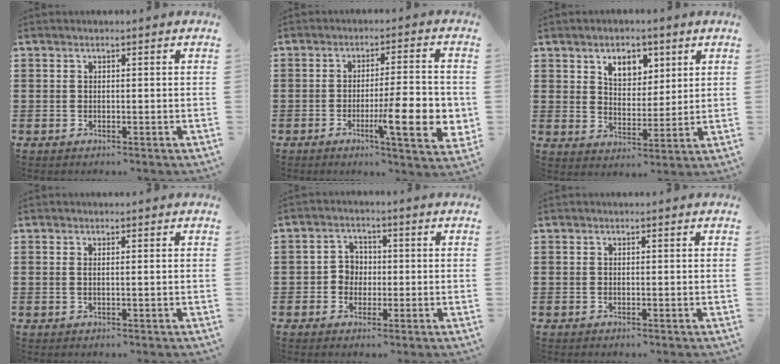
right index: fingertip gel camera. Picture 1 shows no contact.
{"total": 10.6, "force": [-2.7, 2.1, 10.1], "torque": [-0.151, -0.010, -0.044]}
{"total": 5.5, "force": [3.2, 3.5, 2.7], "torque": [-0.045, 0.005, 0.054]}
{"total": 0.8, "force": [0.1, 0.1, 0.8], "torque": [-0.017, 0.000, 0.002]}
{"total": 3.2, "force": [-0.5, 2.9, 1.3], "torque": [-0.037, 0.007, -0.014]}
{"total": 0.0}